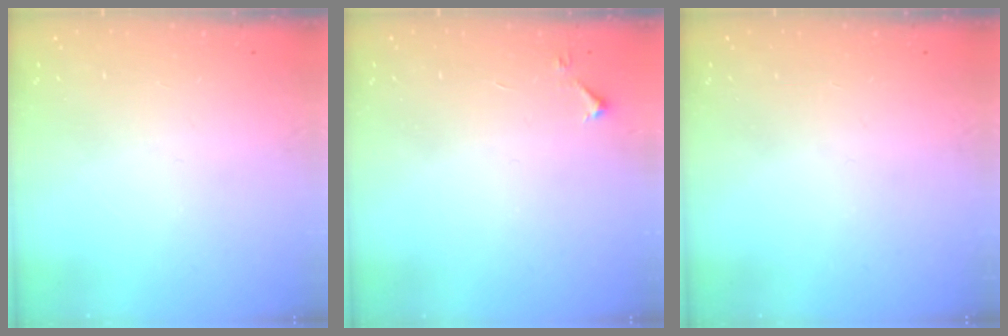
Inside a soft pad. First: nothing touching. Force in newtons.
{"total": 3.8, "press": 3.7, "slide": 0.6}
{"total": 0.0}